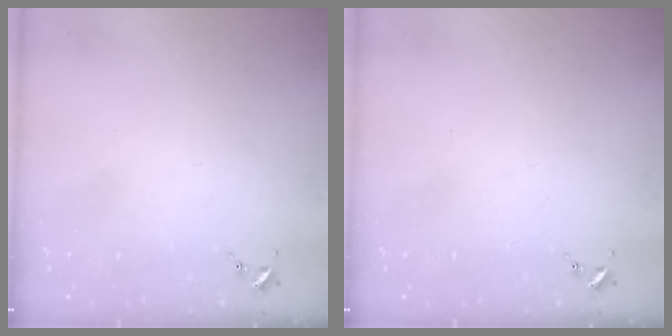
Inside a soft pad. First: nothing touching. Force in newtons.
{"total": 0.0}